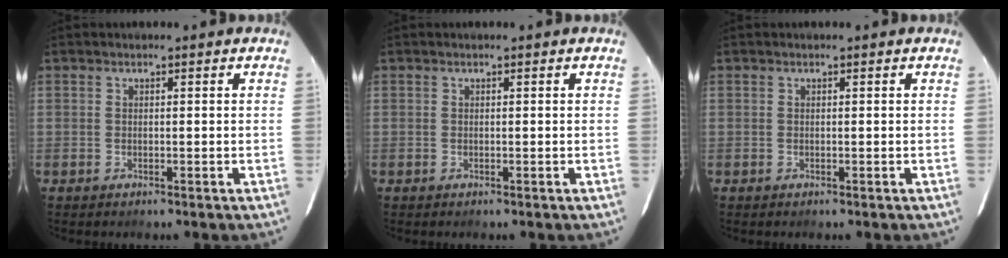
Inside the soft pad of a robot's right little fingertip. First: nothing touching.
{"total": 0.0}
{"total": 0.0}